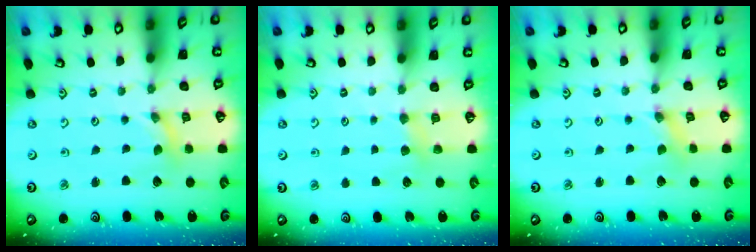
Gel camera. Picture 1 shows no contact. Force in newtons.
{"total": 4.1, "press": 4.1, "slide": 0.5}
{"total": 1.4, "press": 1.4, "slide": 0.0}